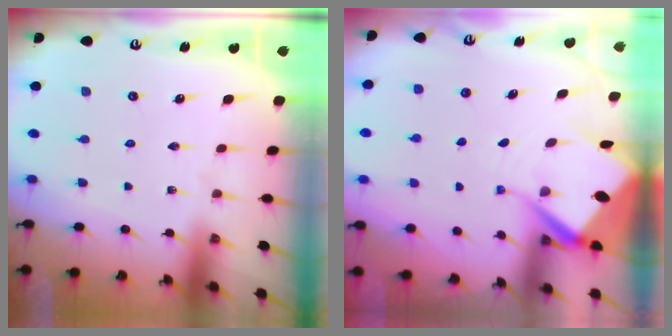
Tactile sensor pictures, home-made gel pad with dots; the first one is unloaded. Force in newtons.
{"total": 7.5, "press": 7.5, "slide": 0.7}